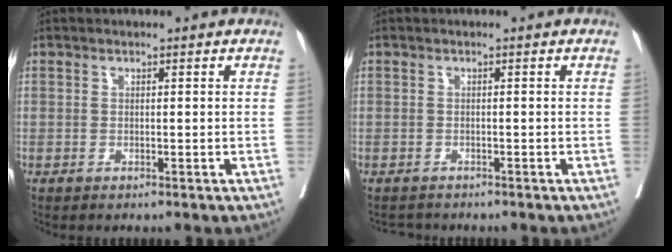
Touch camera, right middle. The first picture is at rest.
{"total": 1.5, "force": [-1.5, 0.4, -0.2], "torque": [0.000, -0.005, -0.025]}